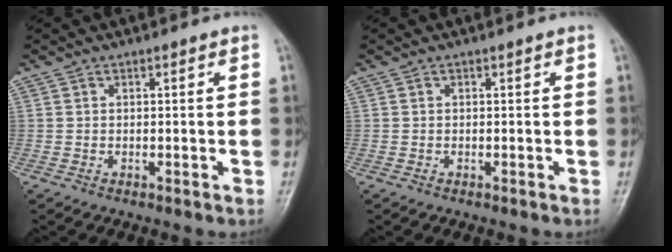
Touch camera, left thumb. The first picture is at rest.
{"total": 0.0}